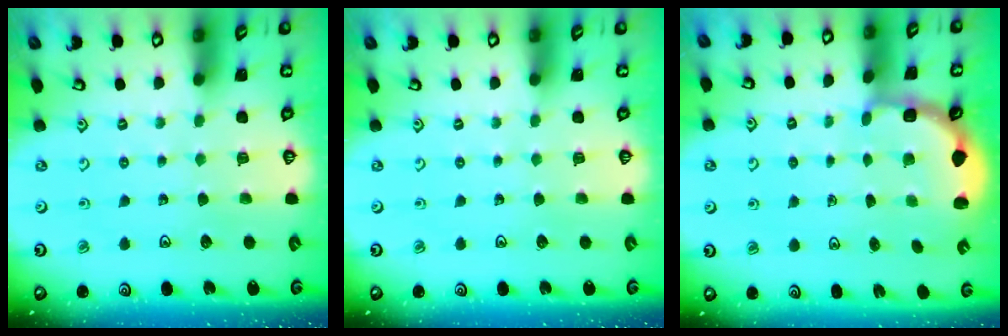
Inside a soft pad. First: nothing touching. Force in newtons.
{"total": 0.0}
{"total": 2.8, "press": 2.5, "slide": 1.4}